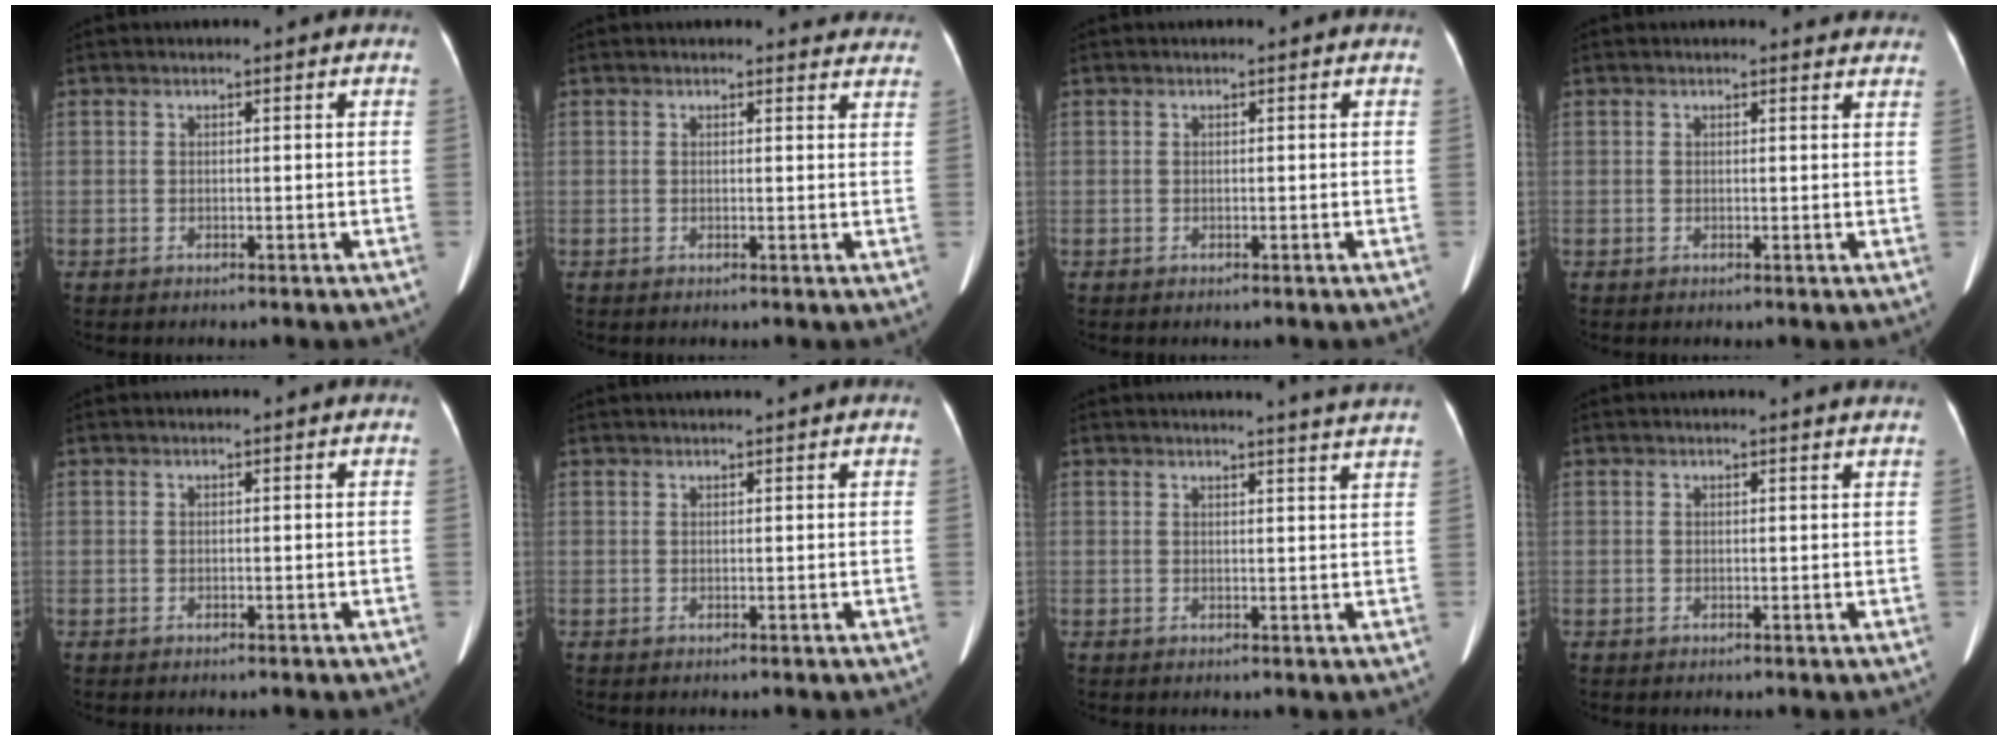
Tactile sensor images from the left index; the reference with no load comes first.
{"total": 5.4, "force": [5.2, 1.5, 0.4], "torque": [0.014, -0.010, 0.030]}
{"total": 0.0}
{"total": 3.9, "force": [3.7, 0.9, 0.4], "torque": [-0.001, -0.006, 0.023]}
{"total": 0.0}
{"total": 3.2, "force": [2.9, -0.2, 1.2], "torque": [-0.014, 0.025, 0.040]}
{"total": 6.0, "force": [5.6, -1.1, 1.8], "torque": [-0.025, -0.013, 0.049]}
{"total": 2.7, "force": [2.6, -0.2, 0.7], "torque": [-0.013, -0.003, 0.020]}